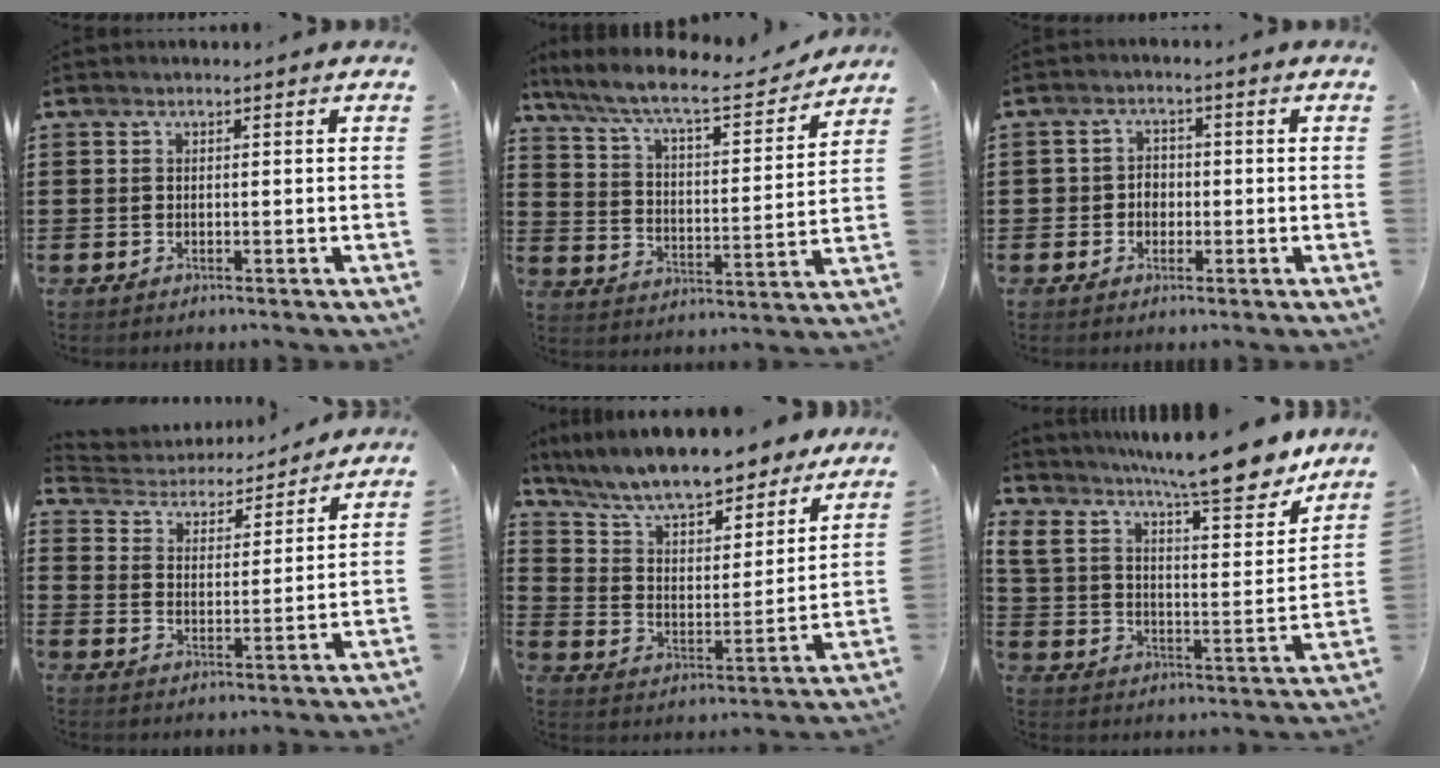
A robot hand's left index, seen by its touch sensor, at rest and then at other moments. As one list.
[{"total": 8.9, "force": [7.7, 0.8, 4.4], "torque": [-0.117, -0.041, 0.126]}, {"total": 2.3, "force": [-0.6, 2.1, 0.8], "torque": [-0.023, 0.006, -0.015]}, {"total": 3.8, "force": [3.7, 0.7, 0.2], "torque": [-0.028, -0.029, 0.057]}, {"total": 9.4, "force": [8.6, 1.2, 3.6], "torque": [-0.105, -0.054, 0.151]}, {"total": 12.2, "force": [10.6, 1.1, 6.0], "torque": [-0.131, -0.073, 0.176]}]